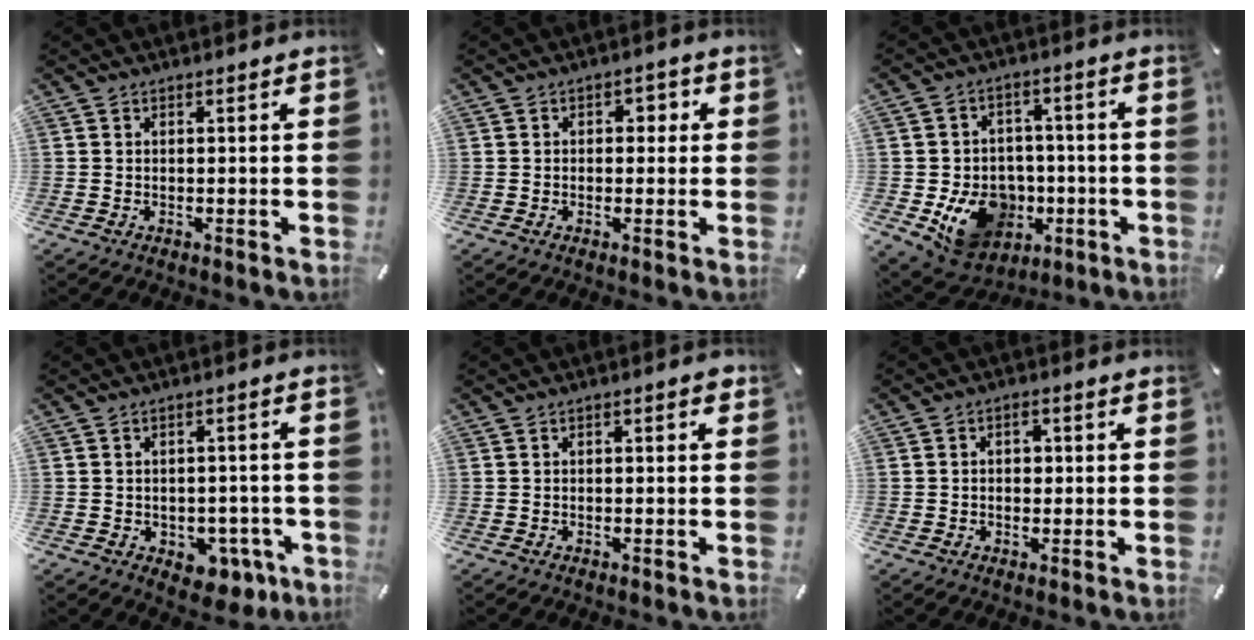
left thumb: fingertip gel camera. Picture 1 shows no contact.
{"total": 2.4, "force": [-0.3, 1.8, 1.6], "torque": [-0.016, 0.007, -0.015]}
{"total": 14.3, "force": [-4.4, 12.1, 6.2], "torque": [-0.093, 0.030, -0.060]}
{"total": 5.3, "force": [-1.7, 4.2, 2.8], "torque": [-0.026, 0.008, -0.030]}
{"total": 1.5, "force": [0.0, 0.7, 1.3], "torque": [-0.023, 0.004, -0.002]}
{"total": 3.4, "force": [0.0, 2.5, 2.4], "torque": [-0.031, 0.002, -0.007]}